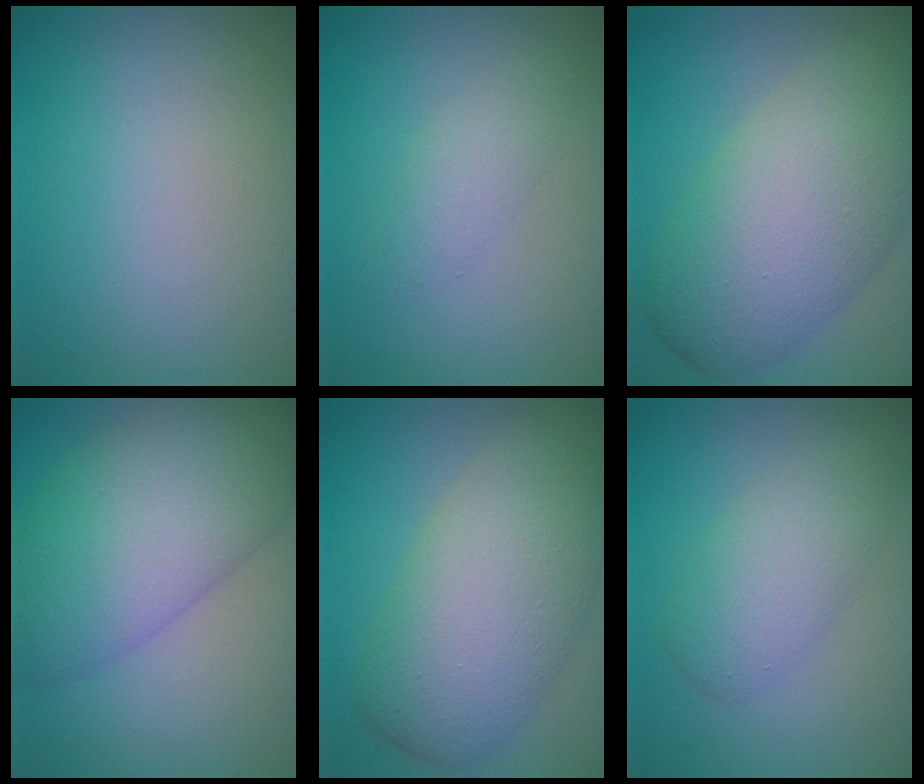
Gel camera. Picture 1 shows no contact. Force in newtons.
{"total": 2.0, "press": 2.0, "slide": 0.1}
{"total": 10.5, "press": 10.5, "slide": 0.9}
{"total": 9.8, "press": 9.7, "slide": 0.2}
{"total": 9.5, "press": 9.5, "slide": 0.7}
{"total": 3.9, "press": 3.9, "slide": 0.1}